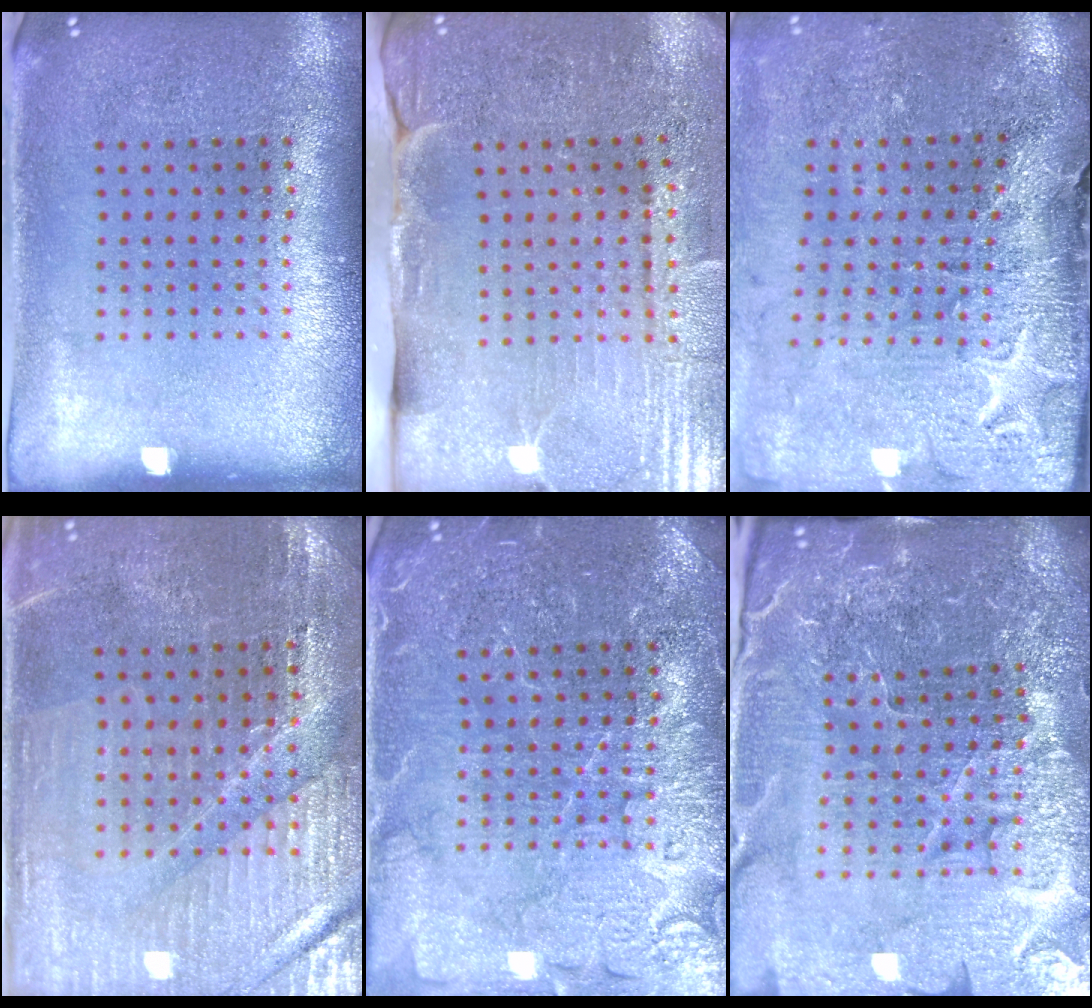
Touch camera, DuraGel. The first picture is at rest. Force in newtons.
{"total": 3.7, "press": 3.5, "slide": 1.2}
{"total": 3.4, "press": 3.3, "slide": 1.0}
{"total": 3.2, "press": 3.1, "slide": 0.4}
{"total": 4.1, "press": 4.1, "slide": 0.6}
{"total": 6.2, "press": 5.5, "slide": 2.9}